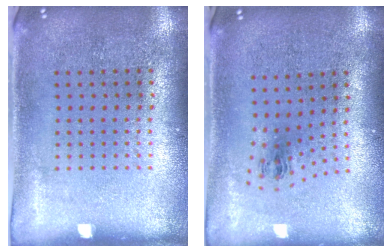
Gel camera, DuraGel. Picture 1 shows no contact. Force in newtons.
{"total": 1.0, "press": 0.4, "slide": 0.9}